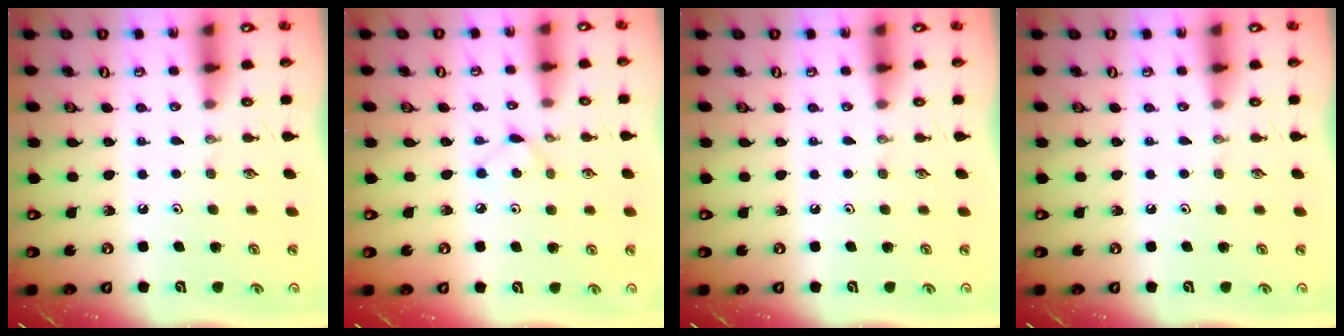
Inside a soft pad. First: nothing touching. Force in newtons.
{"total": 4.1, "press": 4.0, "slide": 0.6}
{"total": 0.0}
{"total": 0.0}